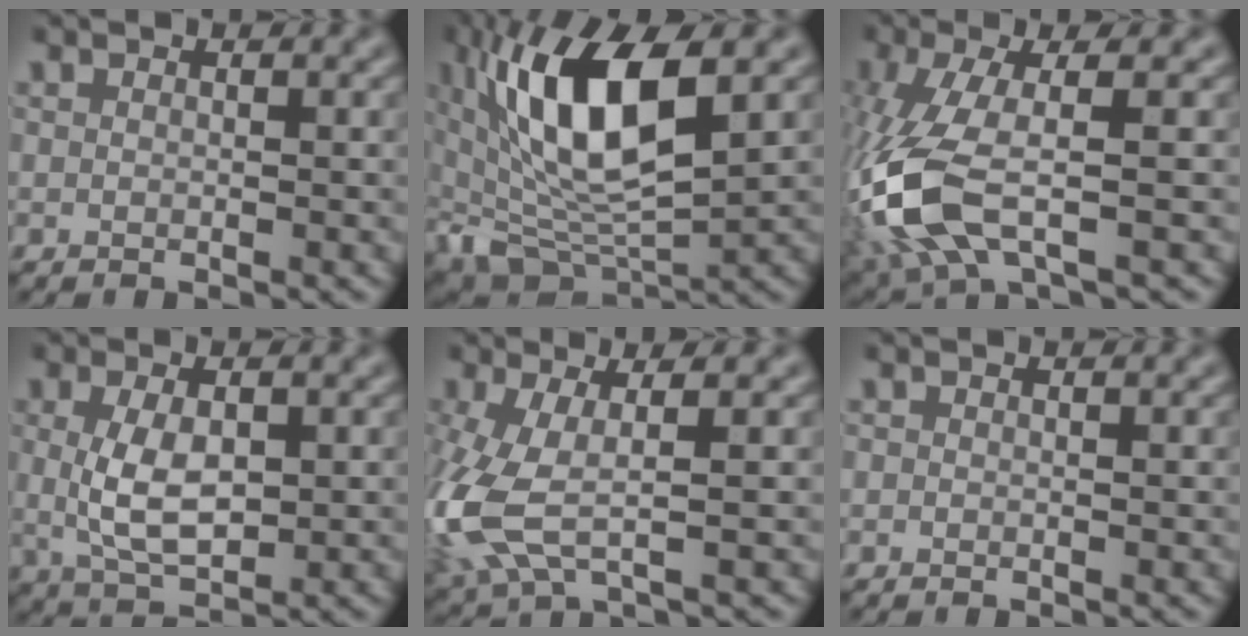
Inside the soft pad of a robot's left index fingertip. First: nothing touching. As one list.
[{"total": 12.2, "force": [3.5, 5.0, 10.5], "torque": [-0.192, -0.003, 0.063]}, {"total": 9.4, "force": [-2.1, 3.2, 8.6], "torque": [-0.220, -0.008, -0.046]}, {"total": 4.5, "force": [0.3, 2.1, 4.0], "torque": [-0.091, 0.000, 0.011]}, {"total": 7.3, "force": [-1.2, 2.8, 6.6], "torque": [-0.187, -0.013, -0.027]}, {"total": 0.0}]